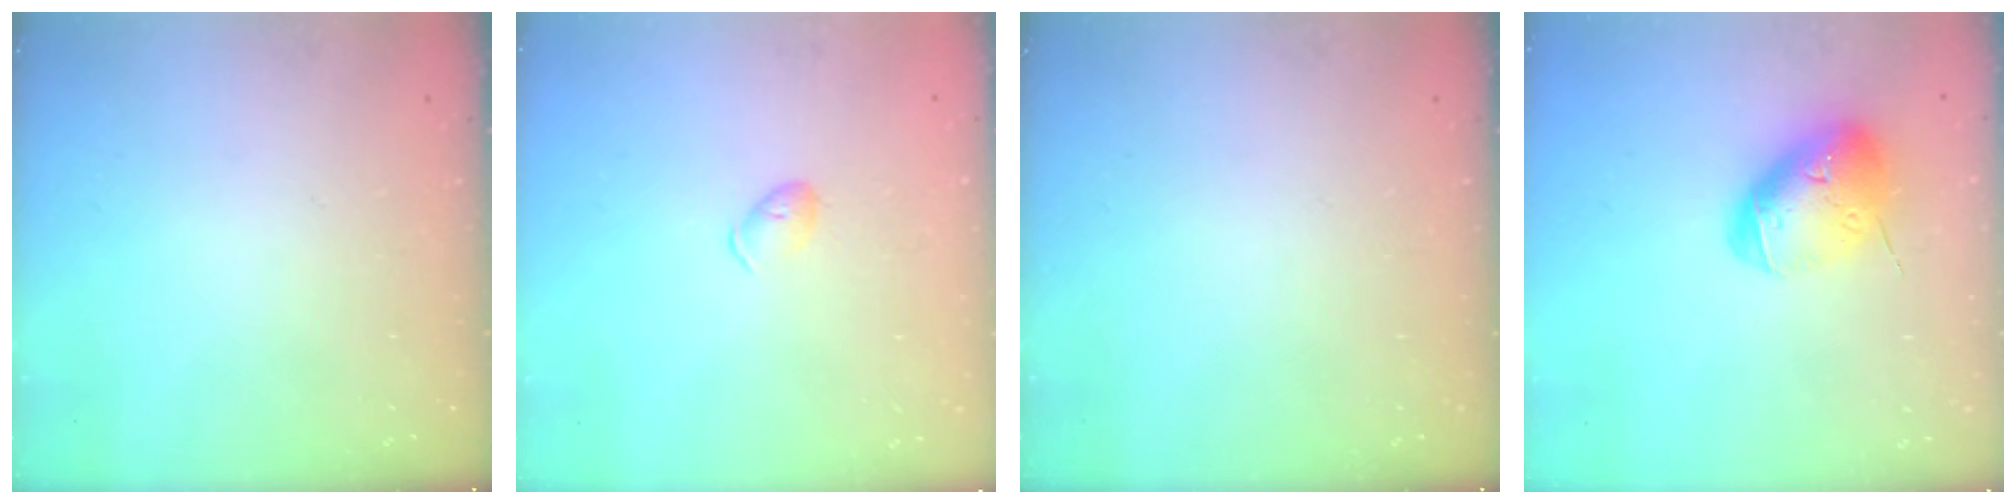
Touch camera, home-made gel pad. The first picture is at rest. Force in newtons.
{"total": 3.4, "press": 3.4, "slide": 0.6}
{"total": 0.0}
{"total": 15.7, "press": 15.5, "slide": 2.5}